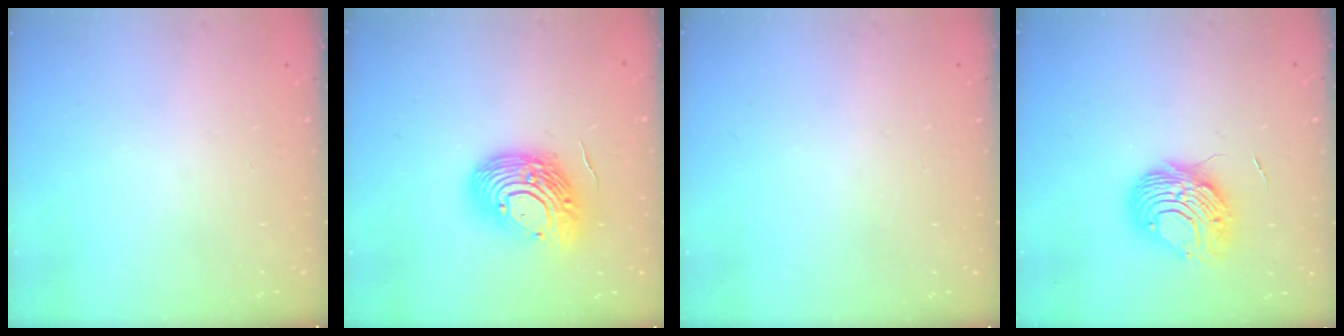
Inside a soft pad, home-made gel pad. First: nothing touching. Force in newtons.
{"total": 14.5, "press": 14.4, "slide": 1.9}
{"total": 0.0}
{"total": 8.7, "press": 8.7, "slide": 0.8}